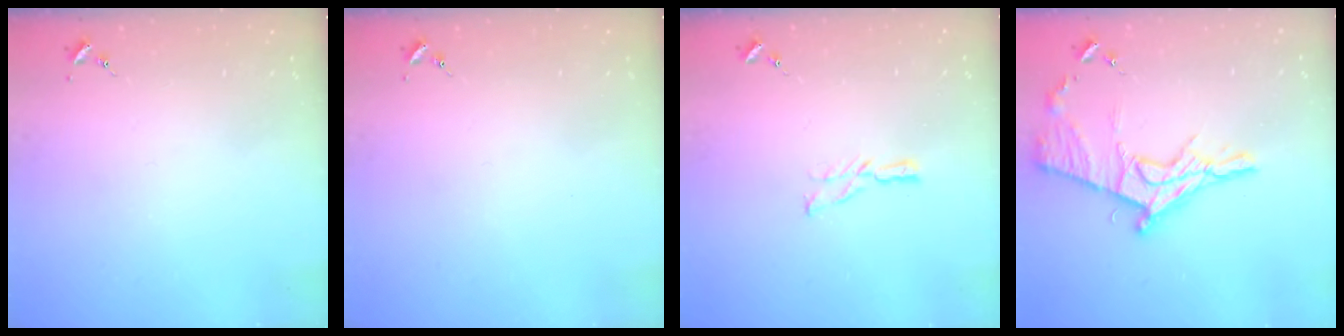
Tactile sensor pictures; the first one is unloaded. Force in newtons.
{"total": 0.0}
{"total": 6.2, "press": 6.2, "slide": 0.5}
{"total": 16.9, "press": 16.8, "slide": 1.4}